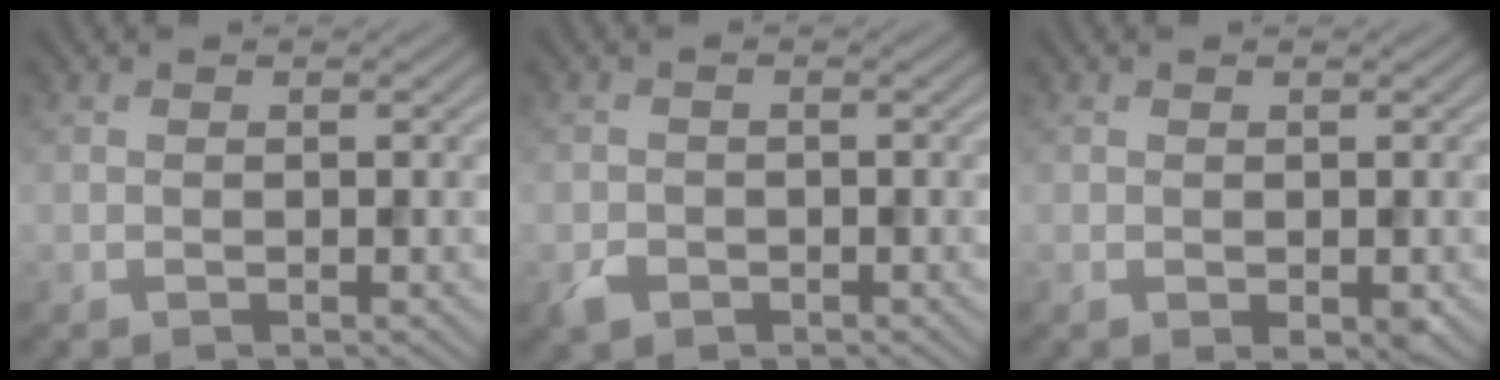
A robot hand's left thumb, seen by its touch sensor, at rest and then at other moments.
{"total": 1.7, "force": [-1.0, 1.3, 0.6], "torque": [-0.012, -0.004, -0.023]}
{"total": 1.1, "force": [-0.2, 0.6, 0.9], "torque": [-0.013, -0.006, -0.001]}